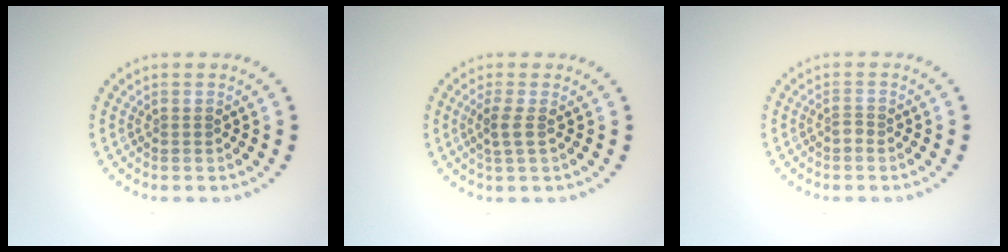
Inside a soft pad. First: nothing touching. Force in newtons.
{"total": 1.6, "press": 1.4, "slide": 0.9}
{"total": 0.8, "press": 0.6, "slide": 0.5}